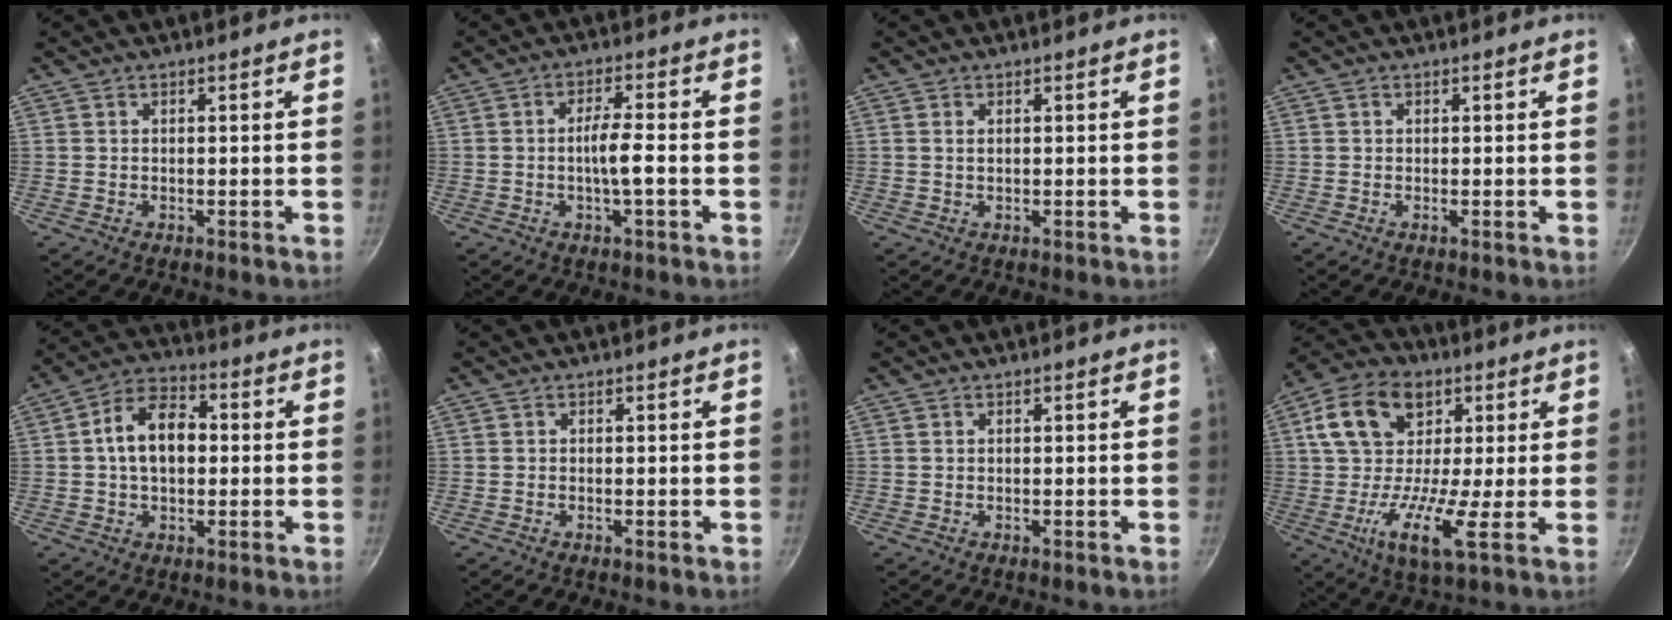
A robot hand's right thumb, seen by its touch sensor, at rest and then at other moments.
{"total": 5.1, "force": [-1.2, 0.6, 4.9], "torque": [-0.093, 0.015, -0.024]}
{"total": 1.0, "force": [0.3, 0.6, 0.7], "torque": [-0.013, 0.001, 0.005]}
{"total": 0.0}
{"total": 11.3, "force": [0.7, 7.4, 8.5], "torque": [-0.116, 0.029, -0.002]}
{"total": 0.0}
{"total": 0.0}
{"total": 16.5, "force": [1.6, 9.3, 13.5], "torque": [-0.229, 0.007, 0.000]}